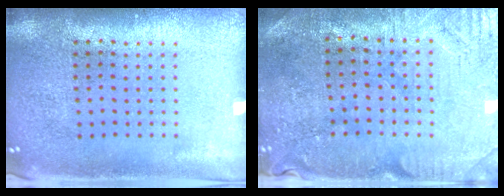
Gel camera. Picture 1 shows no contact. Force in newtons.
{"total": 0.8, "press": 0.6, "slide": 0.5}